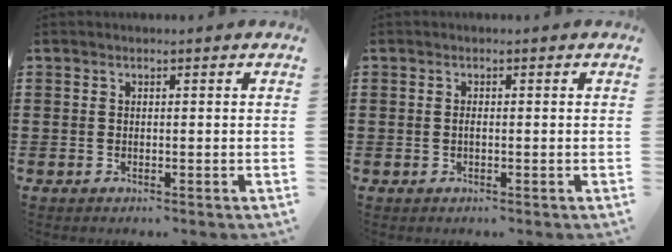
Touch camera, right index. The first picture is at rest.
{"total": 0.6, "force": [-0.1, 0.1, 0.6], "torque": [-0.012, -0.004, -0.001]}